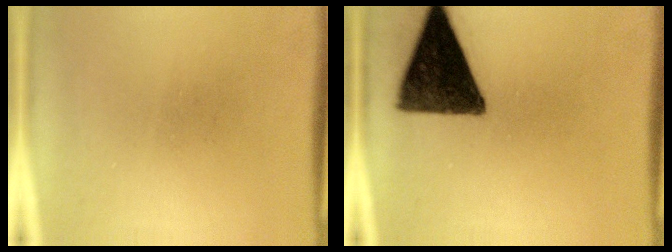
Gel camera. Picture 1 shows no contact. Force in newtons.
{"total": 14.0}